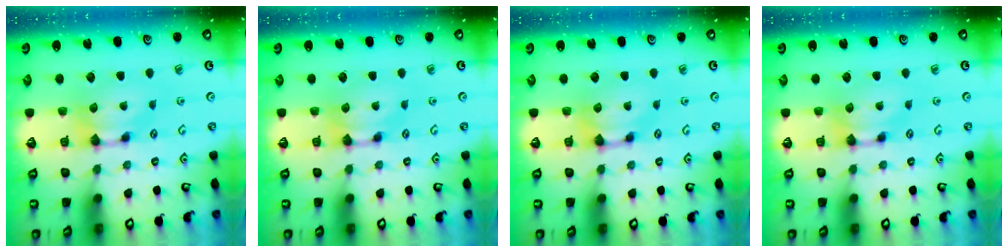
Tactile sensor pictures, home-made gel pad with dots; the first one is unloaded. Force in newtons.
{"total": 0.0}
{"total": 1.2, "press": 0.9, "slide": 0.9}
{"total": 0.0}